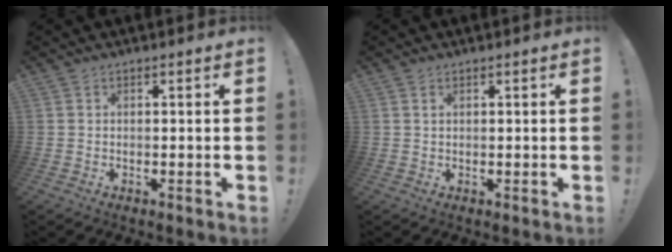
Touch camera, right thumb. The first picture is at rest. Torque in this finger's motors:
{"motor_torque": [0.29, -0.20, -0.09, -0.06, 0.01]}